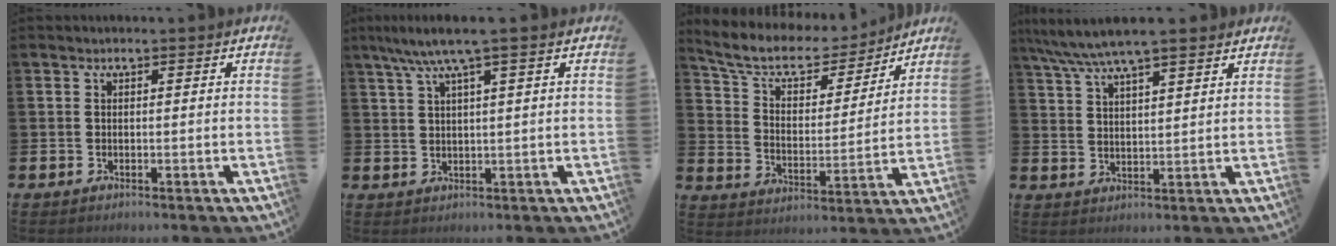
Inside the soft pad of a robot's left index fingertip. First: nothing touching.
{"total": 4.9, "force": [3.3, 0.3, 3.6], "torque": [-0.080, 0.000, 0.058]}
{"total": 8.2, "force": [7.2, 2.9, 2.5], "torque": [-0.079, -0.049, 0.123]}
{"total": 7.2, "force": [6.4, 0.9, 3.2], "torque": [-0.082, -0.017, 0.115]}